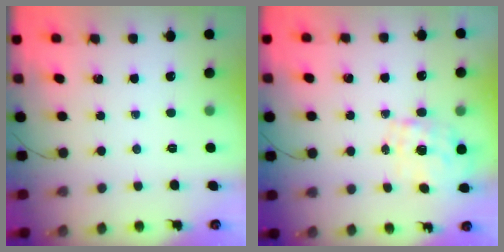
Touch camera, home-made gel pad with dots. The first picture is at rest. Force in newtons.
{"total": 1.6, "press": 1.4, "slide": 0.8}